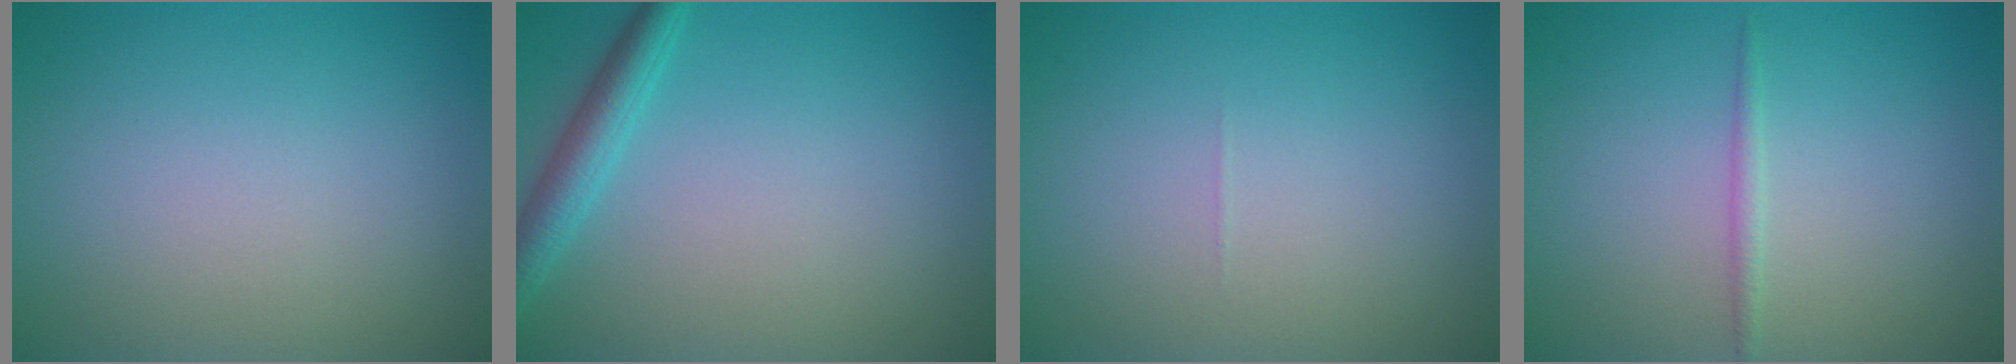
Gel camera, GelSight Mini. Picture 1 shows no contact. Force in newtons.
{"total": 2.7, "press": 2.7, "slide": 0.1}
{"total": 0.0}
{"total": 0.9, "press": 0.9, "slide": 0.0}